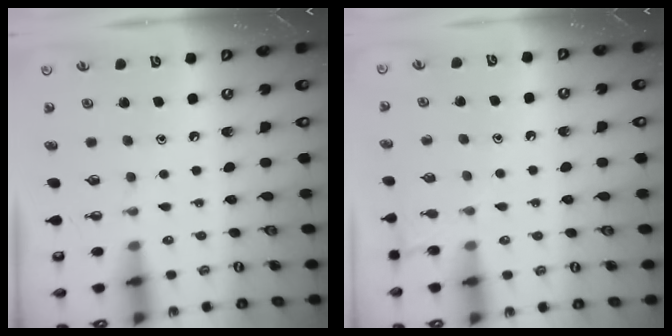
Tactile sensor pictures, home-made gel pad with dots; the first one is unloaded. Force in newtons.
{"total": 5.9, "press": 5.9, "slide": 0.6}